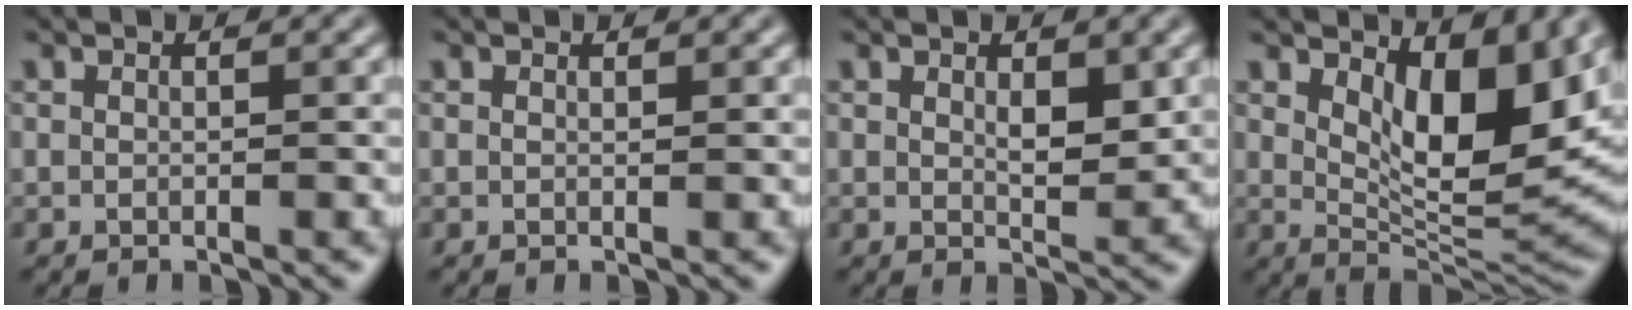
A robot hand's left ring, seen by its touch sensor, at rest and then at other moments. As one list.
[{"total": 0.0}, {"total": 2.3, "force": [0.8, 1.1, 1.9], "torque": [-0.028, -0.006, 0.016]}, {"total": 8.7, "force": [3.0, 3.8, 7.3], "torque": [-0.114, -0.020, 0.050]}]